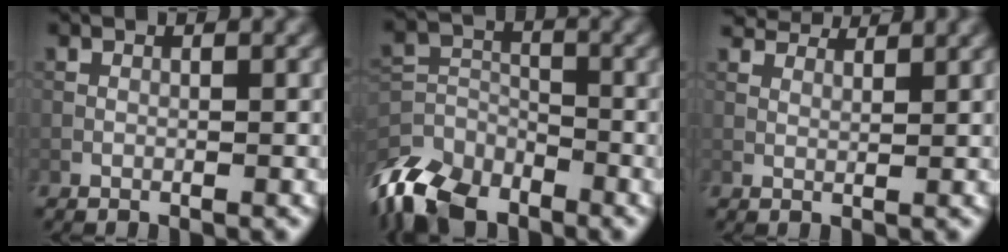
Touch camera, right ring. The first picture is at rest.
{"total": 9.0, "force": [-7.3, 4.2, 3.1], "torque": [-0.066, -0.016, -0.147]}
{"total": 5.3, "force": [4.6, 1.7, 2.1], "torque": [-0.058, -0.001, 0.080]}